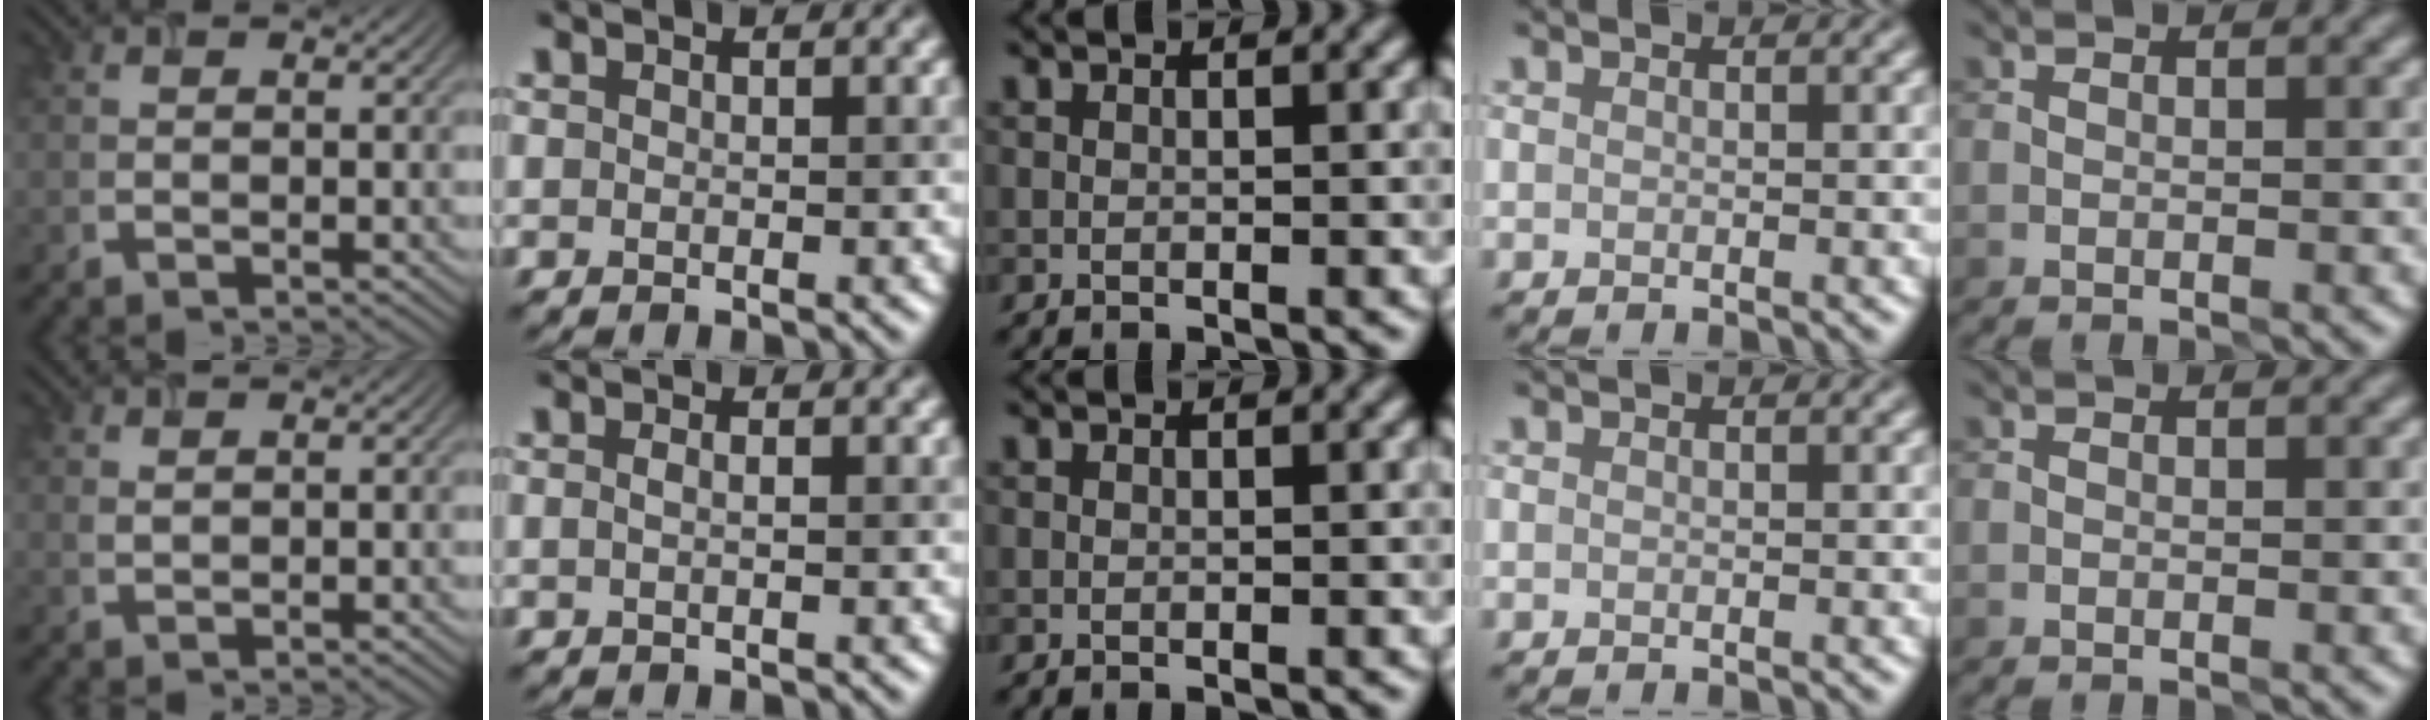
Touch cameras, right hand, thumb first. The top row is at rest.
{"thumb": {"total": 1.0, "force": [0.7, 0.5, 0.5], "torque": [-0.019, -0.002, 0.018]}, "index": {"total": 0.8, "force": [0.0, 0.2, 0.7], "torque": [-0.016, -0.001, -0.003]}}